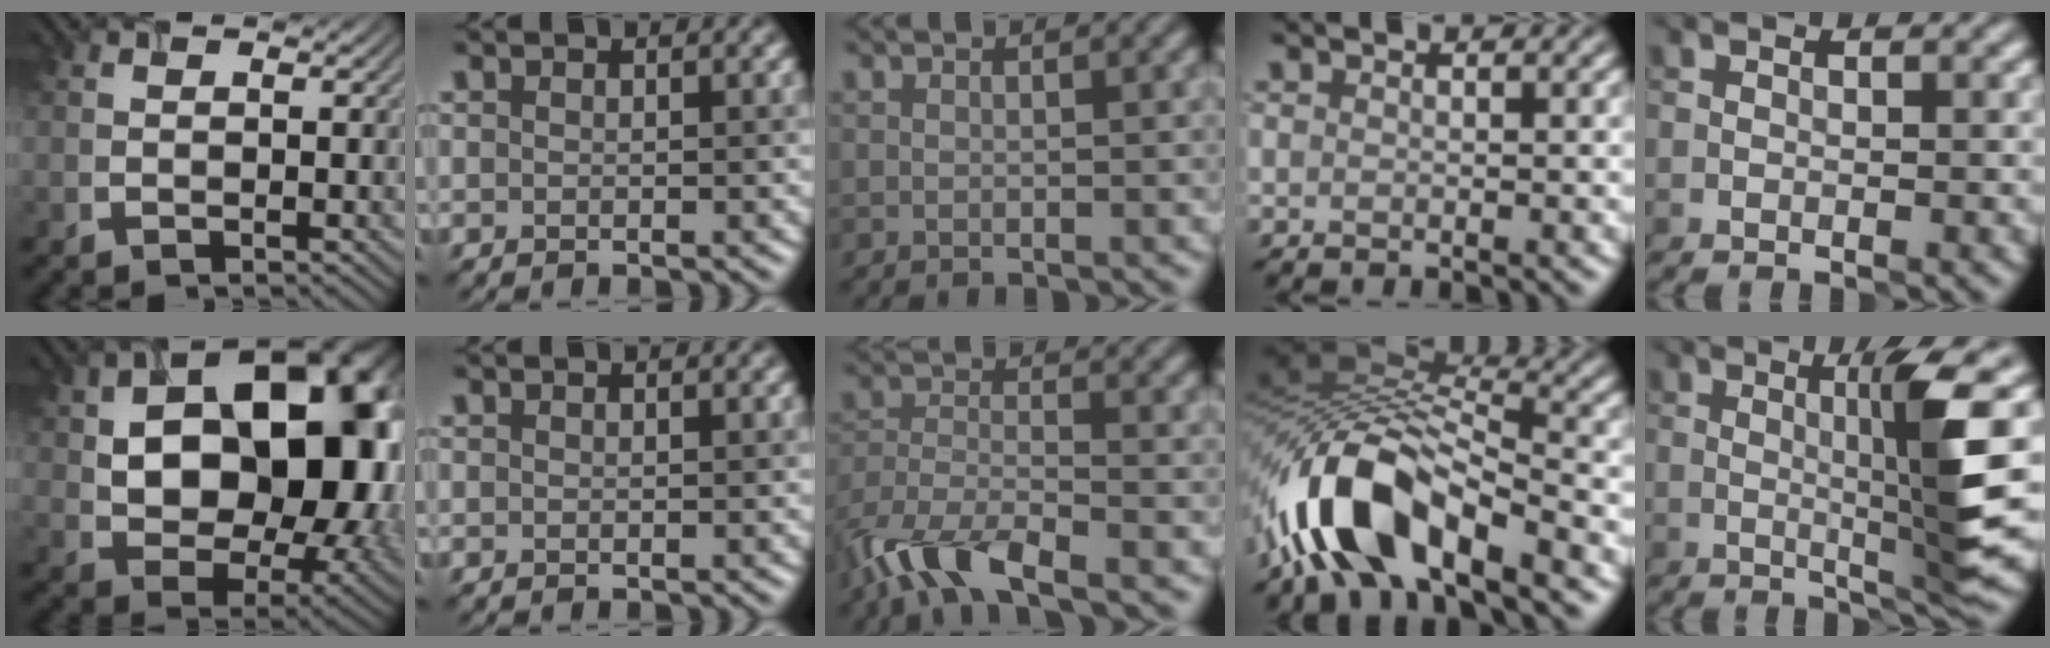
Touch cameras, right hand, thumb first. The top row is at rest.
{"thumb": {"total": 17.6, "force": [1.5, 11.8, 12.9], "torque": [-0.184, -0.014, 0.043]}, "middle": {"total": 6.8, "force": [-4.9, 2.0, 4.3], "torque": [-0.086, -0.008, -0.102]}, "ring": {"total": 11.2, "force": [-5.2, 4.7, 8.8], "torque": [-0.166, 0.022, -0.109]}, "little": {"total": 7.0, "force": [0.7, 0.2, 6.9], "torque": [-0.117, 0.000, 0.022]}}